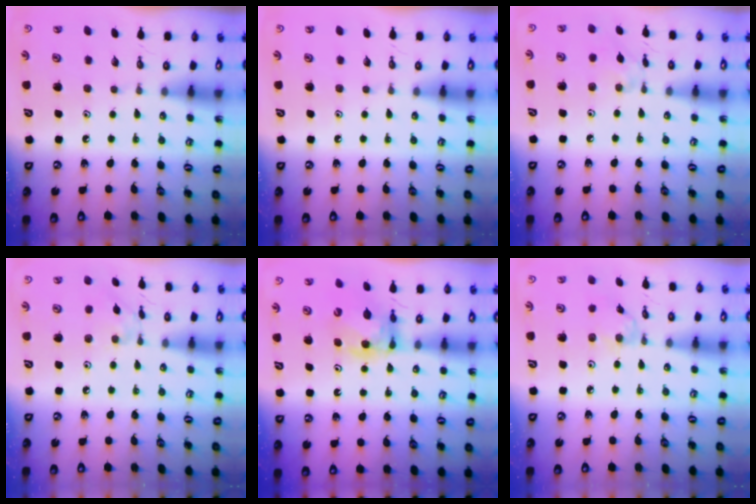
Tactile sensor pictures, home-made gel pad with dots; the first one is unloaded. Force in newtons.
{"total": 0.0}
{"total": 3.9, "press": 3.8, "slide": 0.5}
{"total": 2.0, "press": 2.0, "slide": 0.2}
{"total": 6.2, "press": 6.2, "slide": 0.5}
{"total": 1.7, "press": 1.6, "slide": 0.4}